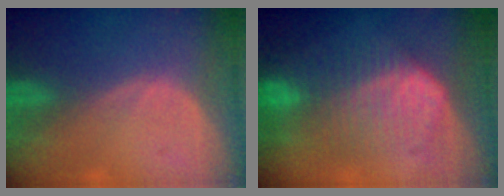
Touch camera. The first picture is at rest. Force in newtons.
{"total": 10.0, "press": 10.0, "slide": 0.6}